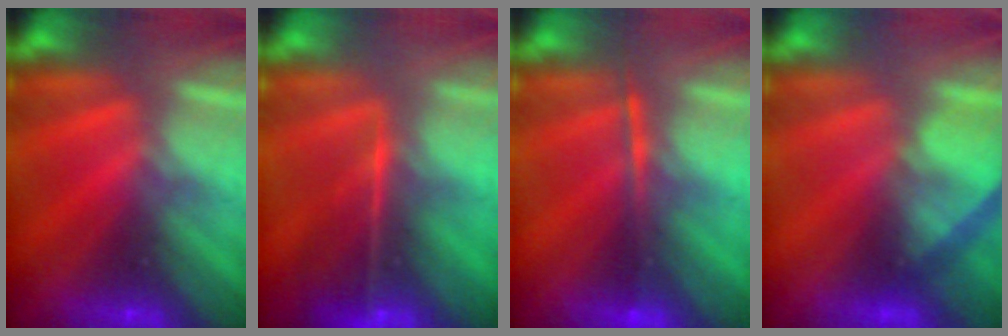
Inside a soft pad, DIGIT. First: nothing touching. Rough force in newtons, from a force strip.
{"total": 7.6}
{"total": 1.5}
{"total": 5.1}